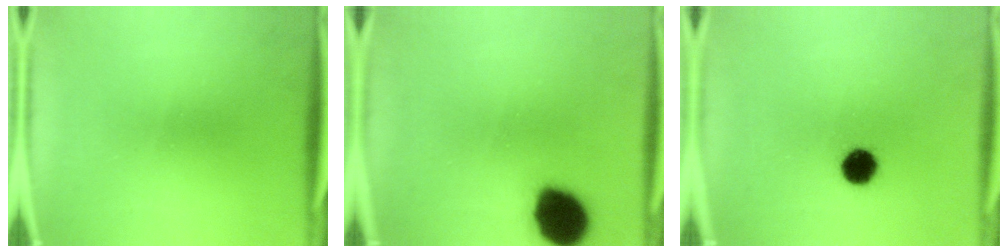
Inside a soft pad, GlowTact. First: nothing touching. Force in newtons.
{"total": 13.9}
{"total": 7.2}